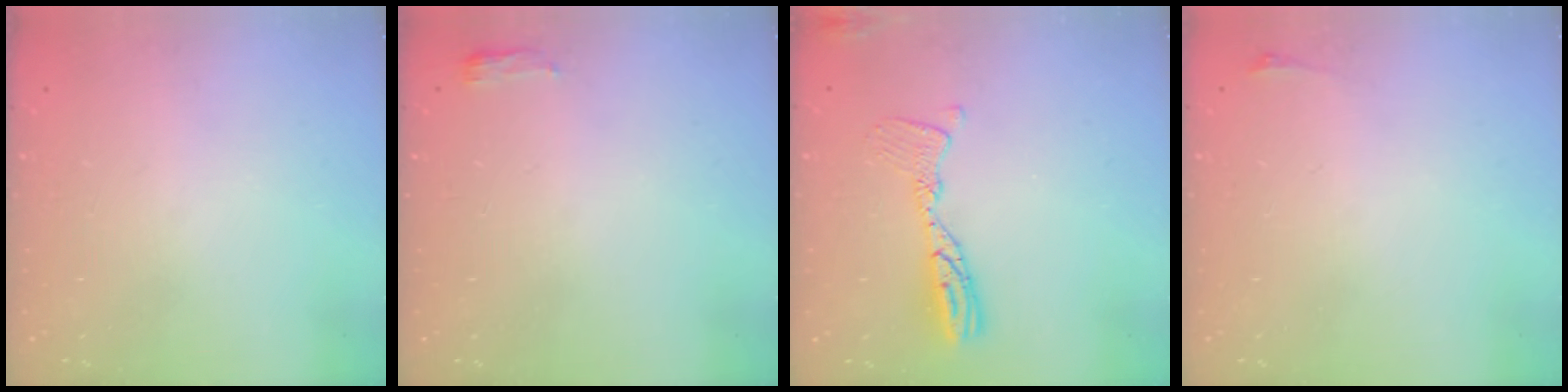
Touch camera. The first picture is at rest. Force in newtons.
{"total": 3.3, "press": 3.2, "slide": 1.0}
{"total": 10.8, "press": 10.8, "slide": 1.0}
{"total": 2.8, "press": 2.1, "slide": 1.9}